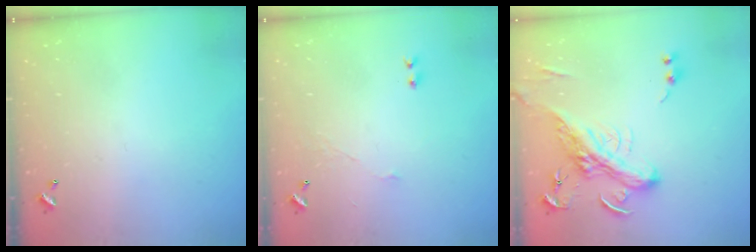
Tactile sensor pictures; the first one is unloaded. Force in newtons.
{"total": 2.4, "press": 2.3, "slide": 0.6}
{"total": 4.5, "press": 4.2, "slide": 1.6}